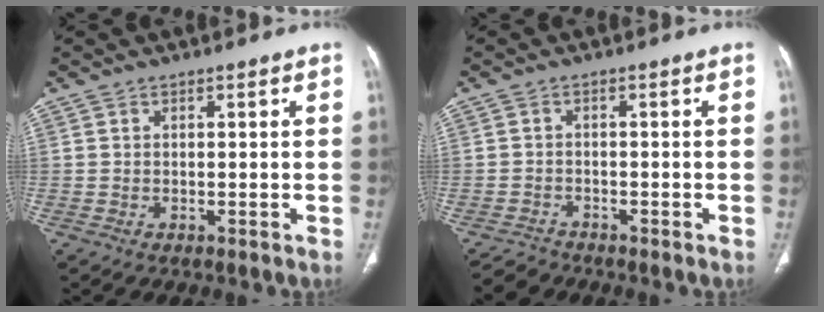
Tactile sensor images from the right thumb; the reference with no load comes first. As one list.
[{"total": 2.4, "force": [-2.2, 0.7, -0.7], "torque": [0.008, -0.001, -0.043]}]